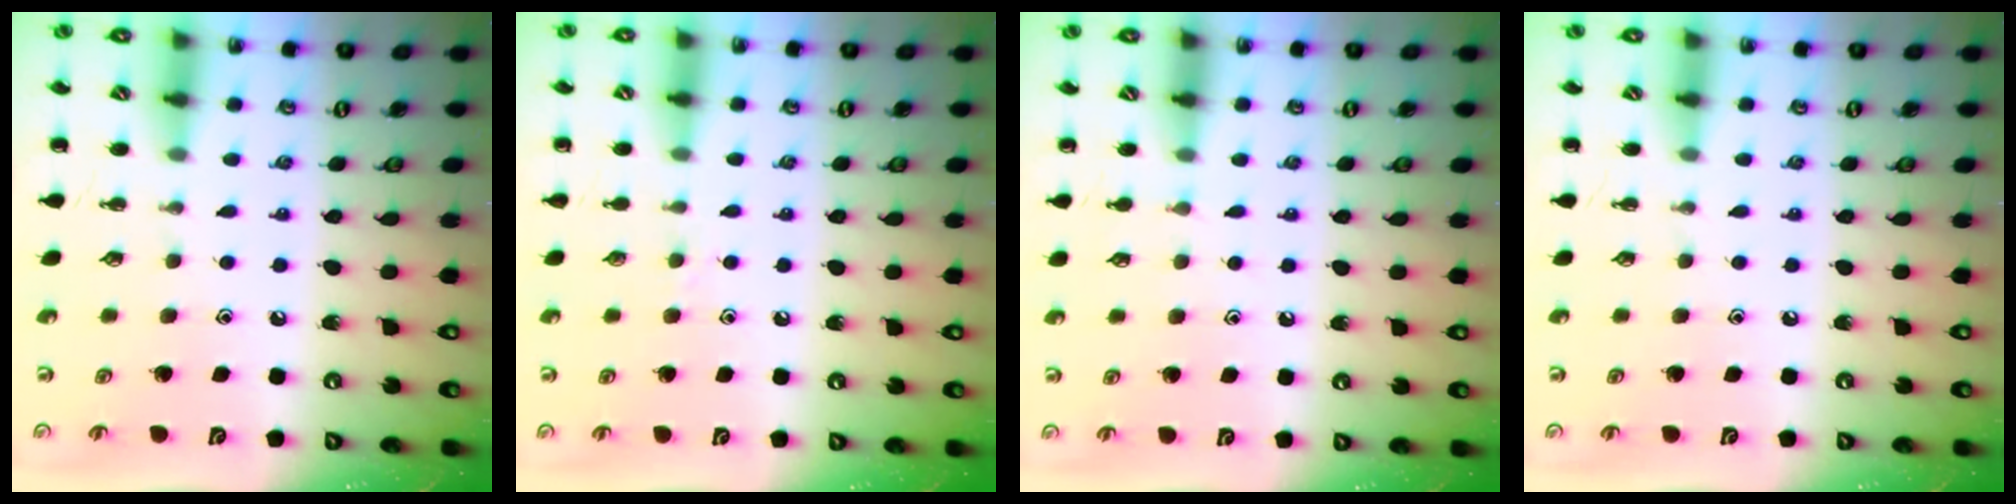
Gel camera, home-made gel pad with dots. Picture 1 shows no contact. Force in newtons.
{"total": 4.6, "press": 4.4, "slide": 1.2}
{"total": 3.7, "press": 3.5, "slide": 1.3}
{"total": 0.0}